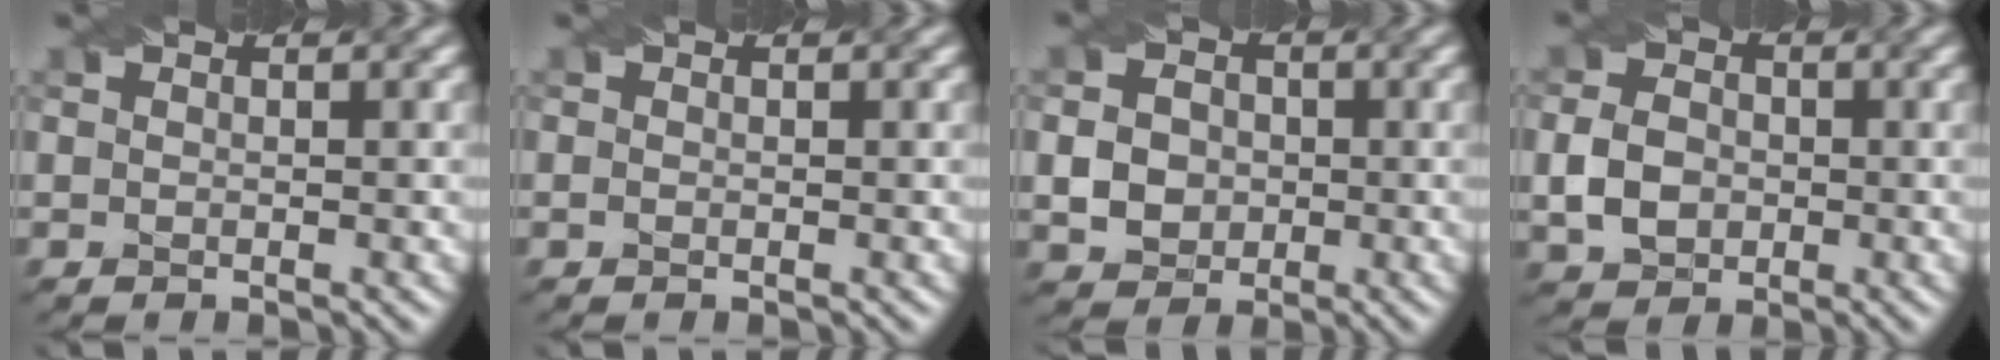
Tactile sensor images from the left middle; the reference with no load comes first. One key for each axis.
{"total": 0.0}
{"total": 3.9, "fx": -0.6, "fy": 3.4, "fz": 1.7, "tx": -0.030, "ty": -0.001, "tz": -0.019}
{"total": 3.7, "fx": -0.9, "fy": 3.0, "fz": 2.0, "tx": -0.042, "ty": -0.002, "tz": -0.021}